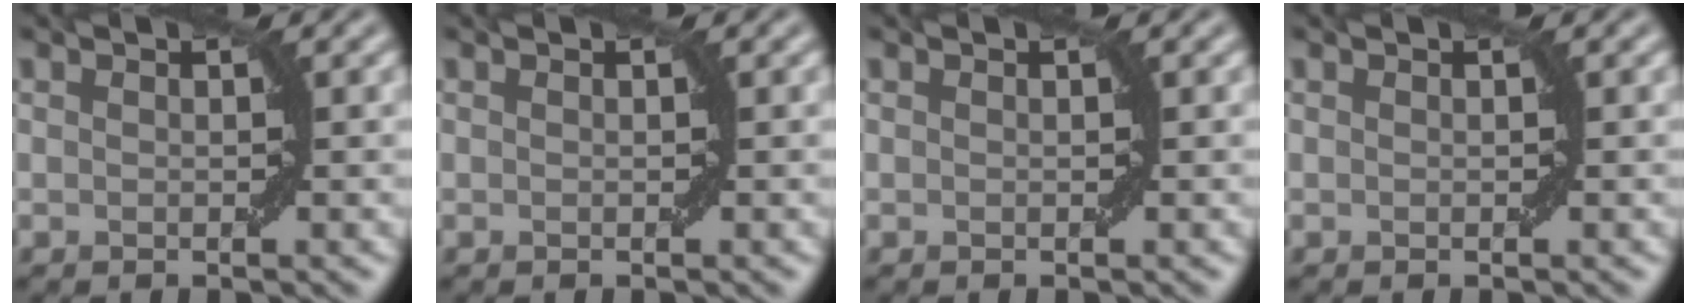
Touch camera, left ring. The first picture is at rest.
{"total": 0.0}
{"total": 0.0}
{"total": 0.0}